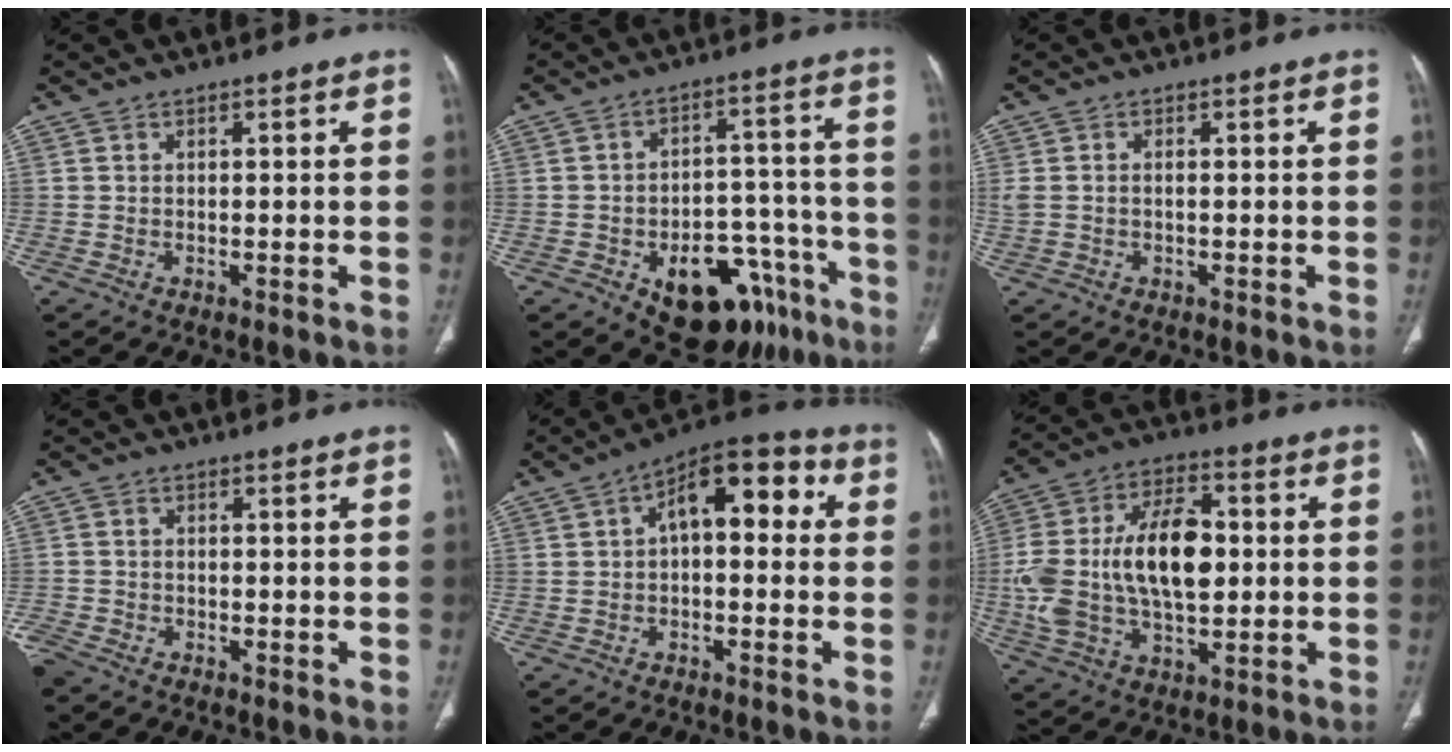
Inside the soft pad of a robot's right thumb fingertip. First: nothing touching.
{"total": 18.5, "force": [-9.7, 10.9, 11.4], "torque": [-0.097, 0.074, -0.125]}
{"total": 2.5, "force": [-0.1, 1.6, 2.0], "torque": [-0.063, 0.010, 0.001]}
{"total": 4.9, "force": [-3.9, 2.1, 1.9], "torque": [-0.057, -0.003, -0.081]}
{"total": 11.9, "force": [1.7, 6.4, 9.9], "torque": [-0.108, 0.040, 0.013]}
{"total": 20.6, "force": [0.4, 11.7, 17.0], "torque": [-0.325, 0.022, 0.013]}